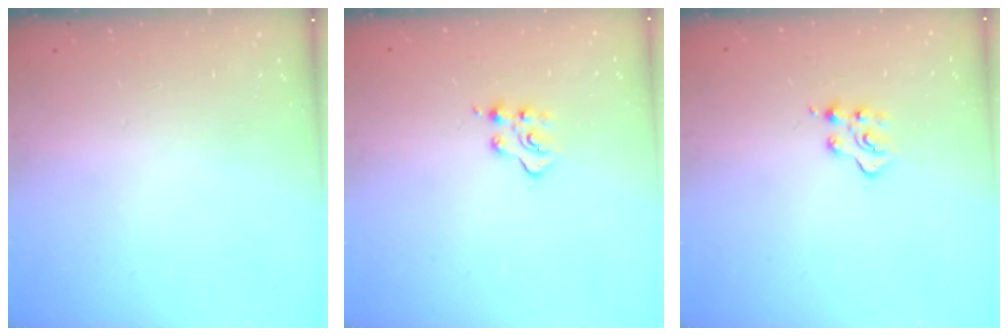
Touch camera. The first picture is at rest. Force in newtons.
{"total": 4.2, "press": 4.2, "slide": 0.4}
{"total": 4.2, "press": 4.2, "slide": 0.4}